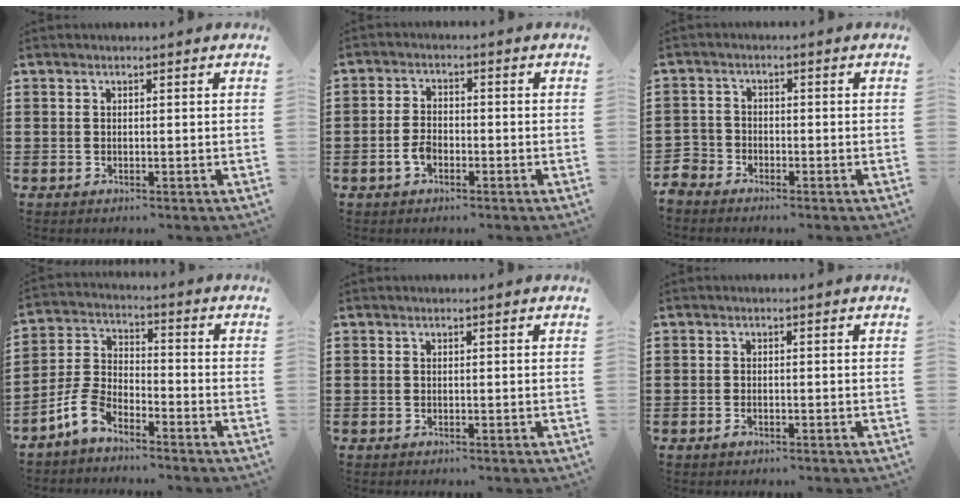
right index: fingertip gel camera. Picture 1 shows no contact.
{"total": 3.3, "force": [-1.4, 1.9, 2.3], "torque": [-0.056, 0.000, -0.030]}
{"total": 2.9, "force": [-2.5, 1.5, -0.1], "torque": [-0.023, -0.004, -0.061]}
{"total": 6.0, "force": [-4.4, 2.5, 3.2], "torque": [-0.095, 0.002, -0.093]}
{"total": 0.0}
{"total": 1.0, "force": [-0.6, 0.5, 0.6], "torque": [-0.012, -0.002, -0.011]}